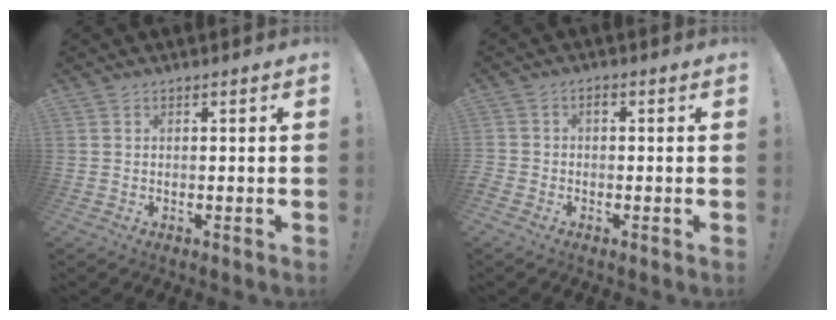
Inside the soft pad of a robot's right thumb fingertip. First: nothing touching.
{"total": 2.0, "force": [-0.9, 1.5, 1.0], "torque": [-0.018, 0.008, -0.018]}